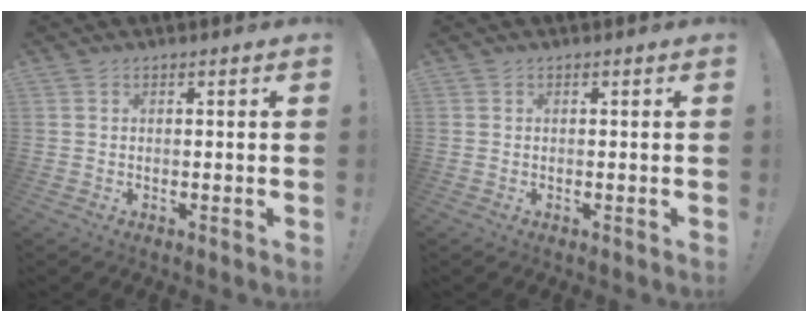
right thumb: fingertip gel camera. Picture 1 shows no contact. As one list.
[{"total": 0.0}]